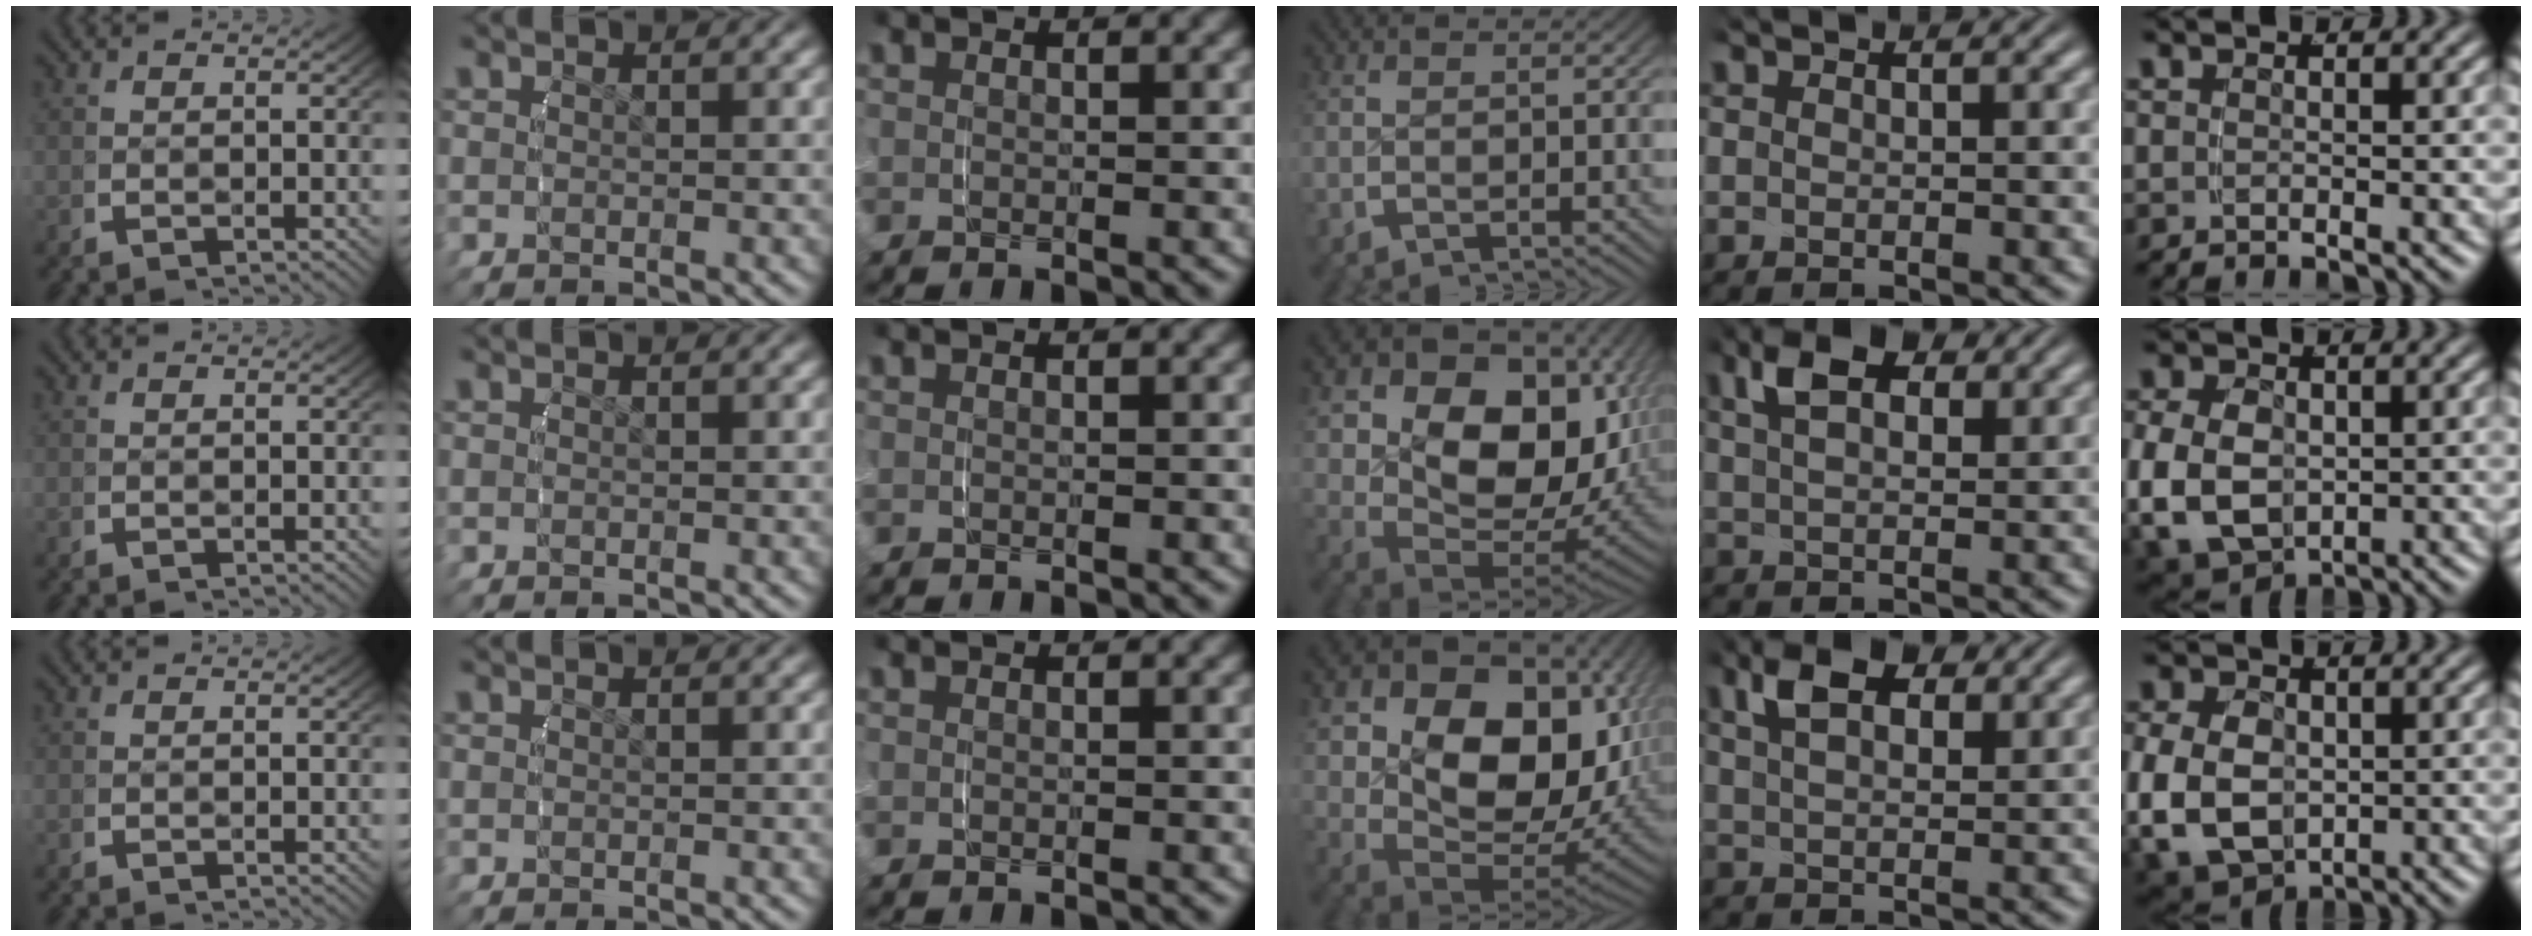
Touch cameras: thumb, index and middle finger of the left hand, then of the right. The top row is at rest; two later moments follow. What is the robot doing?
{"motion": "grasp_and_lifting", "object": "towel"}